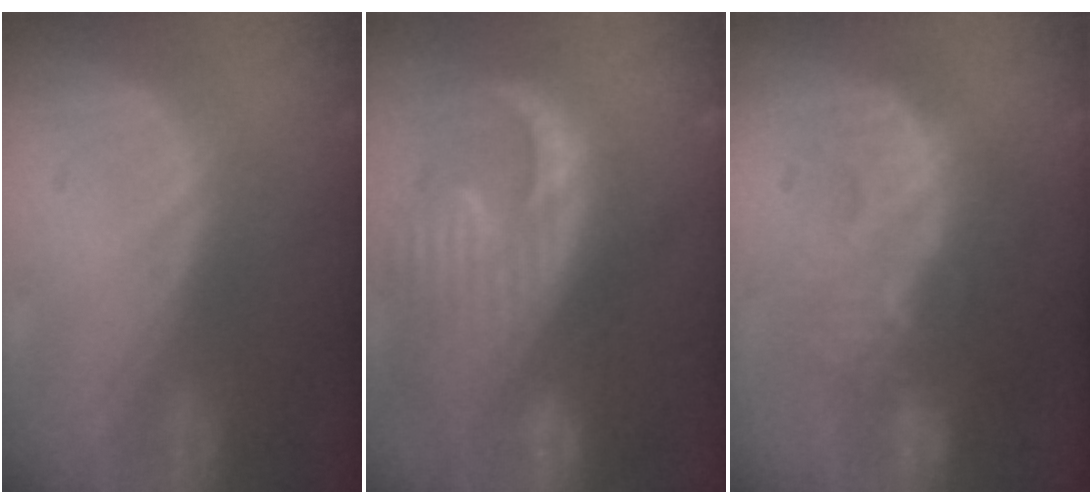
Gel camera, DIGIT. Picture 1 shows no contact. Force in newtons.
{"total": 13.4, "press": 11.4, "slide": 7.0}
{"total": 9.1, "press": 8.9, "slide": 1.8}